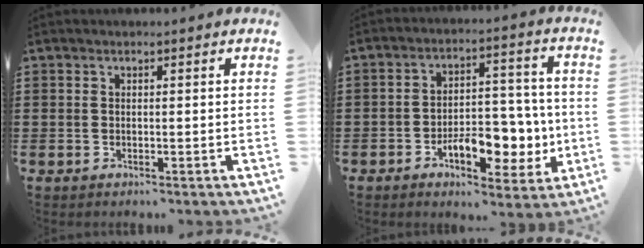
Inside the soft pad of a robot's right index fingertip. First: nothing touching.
{"total": 9.1, "force": [-3.0, 5.2, 6.9], "torque": [-0.095, 0.007, -0.052]}